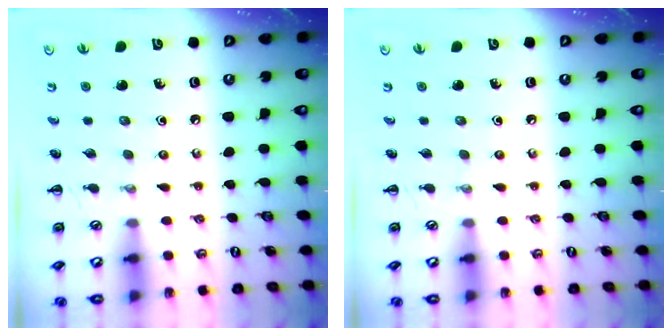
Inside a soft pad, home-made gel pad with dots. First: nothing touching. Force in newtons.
{"total": 0.0}